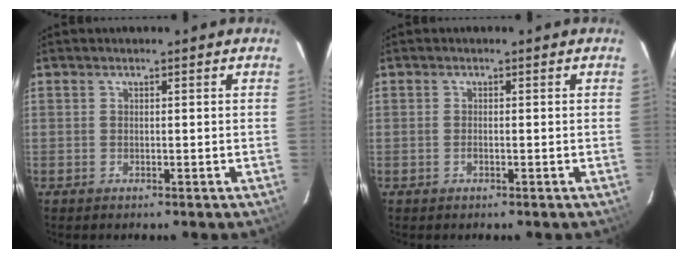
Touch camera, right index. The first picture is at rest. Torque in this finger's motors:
{"motor_torque": [0.08, 0.03, 0.03, 0.00]}